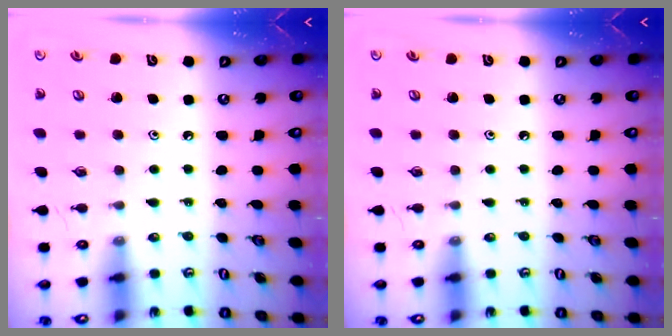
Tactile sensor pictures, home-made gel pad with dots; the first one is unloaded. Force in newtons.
{"total": 0.0}